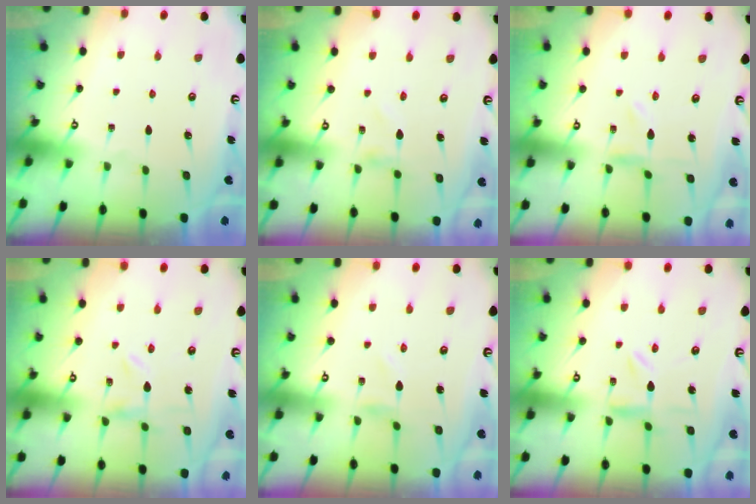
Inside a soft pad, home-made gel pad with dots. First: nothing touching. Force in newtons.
{"total": 0.9, "press": 0.9, "slide": 0.1}
{"total": 0.0}
{"total": 0.0}
{"total": 0.7, "press": 0.7, "slide": 0.2}
{"total": 2.1, "press": 2.1, "slide": 0.2}